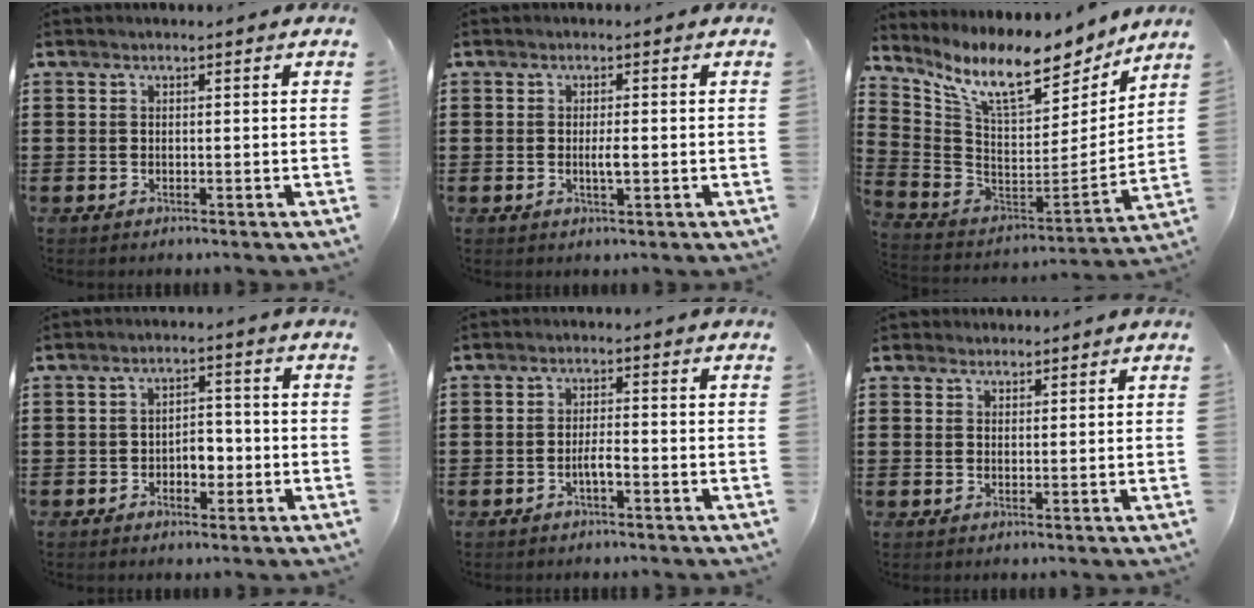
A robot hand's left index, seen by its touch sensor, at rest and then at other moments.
{"total": 2.2, "force": [-0.1, 0.4, 2.1], "torque": [-0.040, -0.002, -0.003]}
{"total": 11.9, "force": [8.9, 2.8, 7.4], "torque": [-0.164, -0.061, 0.150]}
{"total": 3.6, "force": [-1.1, 2.2, 2.6], "torque": [-0.044, 0.003, -0.026]}
{"total": 2.4, "force": [-1.0, 0.5, 2.1], "torque": [-0.039, 0.004, -0.018]}
{"total": 1.8, "force": [1.7, 0.6, -0.1], "torque": [-0.003, 0.004, 0.035]}